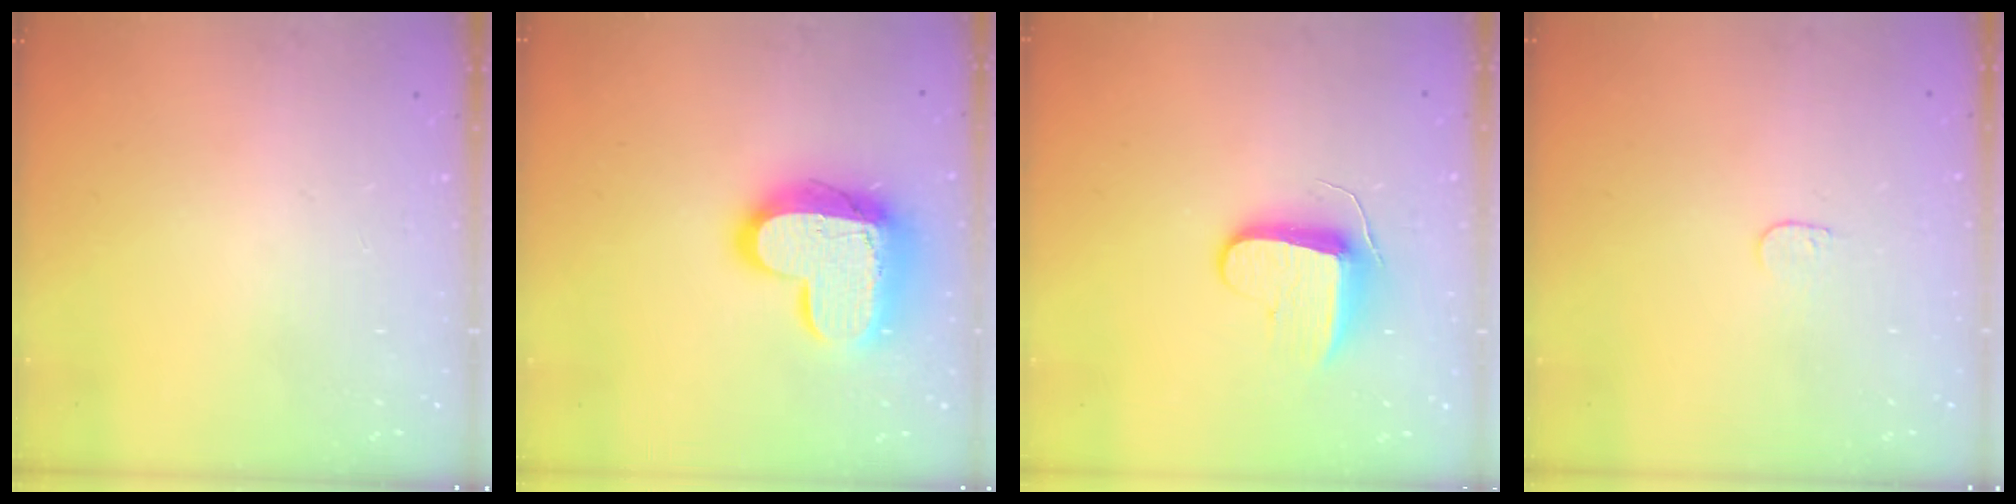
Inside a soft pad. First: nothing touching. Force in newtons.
{"total": 15.7, "press": 15.7, "slide": 1.2}
{"total": 9.1, "press": 9.1, "slide": 0.0}
{"total": 3.4, "press": 3.3, "slide": 0.3}